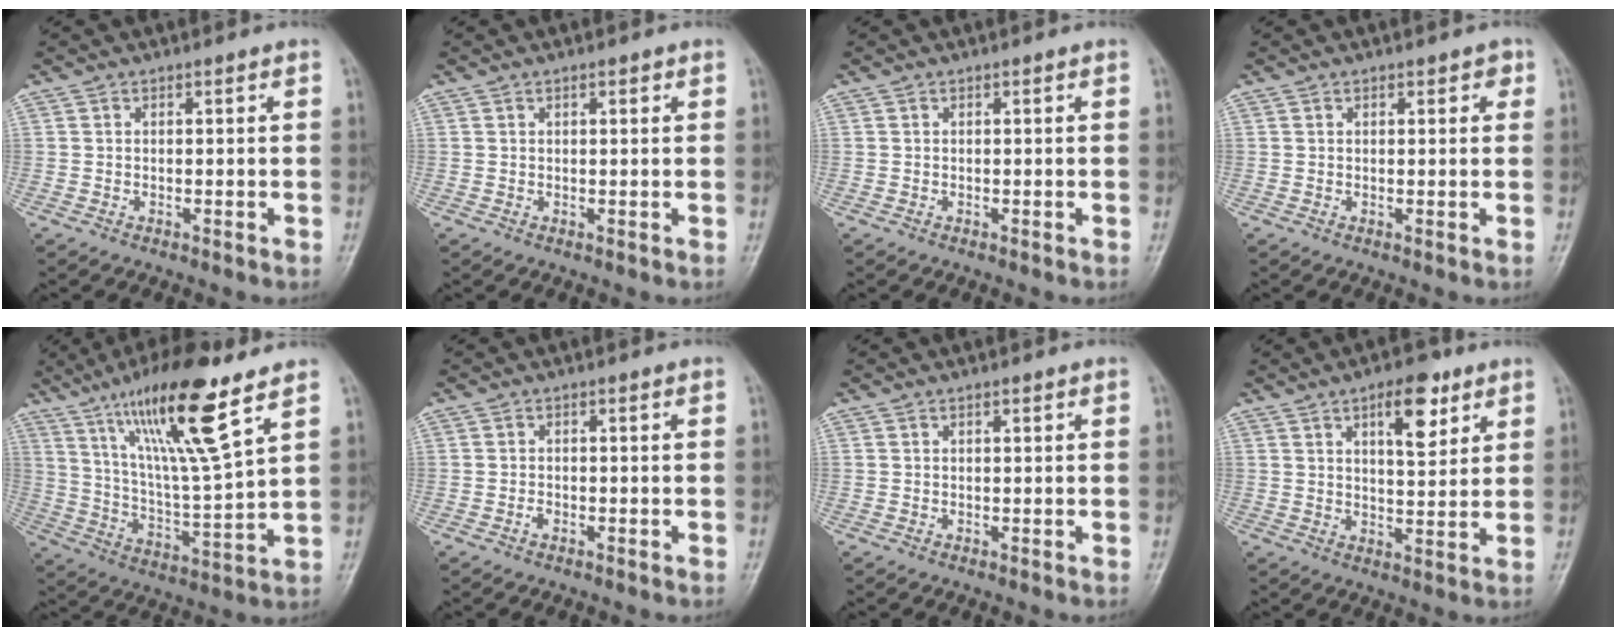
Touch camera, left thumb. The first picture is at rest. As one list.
[{"total": 1.1, "force": [0.7, 0.5, 0.7], "torque": [-0.006, -0.001, 0.008]}, {"total": 0.0}, {"total": 1.9, "force": [1.1, 1.1, 1.1], "torque": [0.002, -0.001, 0.011]}, {"total": 19.0, "force": [11.2, 2.7, 15.1], "torque": [-0.258, -0.053, 0.208]}, {"total": 0.8, "force": [-0.4, 0.5, 0.5], "torque": [-0.009, 0.001, -0.008]}, {"total": 0.8, "force": [0.5, 0.3, 0.5], "torque": [-0.008, -0.001, 0.007]}, {"total": 8.8, "force": [4.7, 3.8, 6.4], "torque": [-0.073, -0.024, 0.069]}]